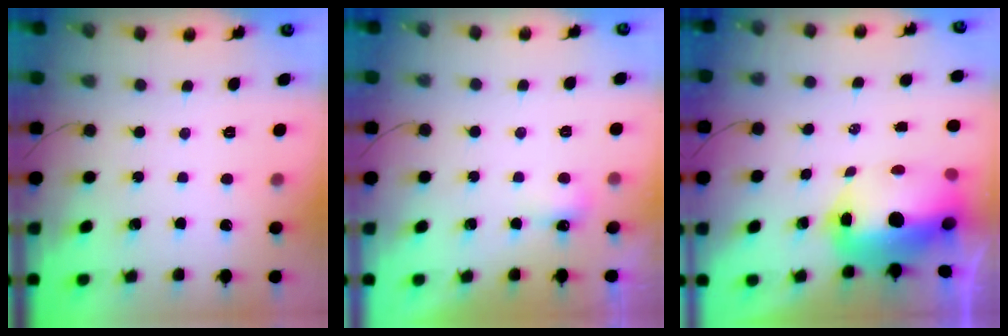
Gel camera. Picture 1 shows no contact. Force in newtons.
{"total": 4.2, "press": 4.0, "slide": 1.0}
{"total": 14.3, "press": 13.9, "slide": 3.3}